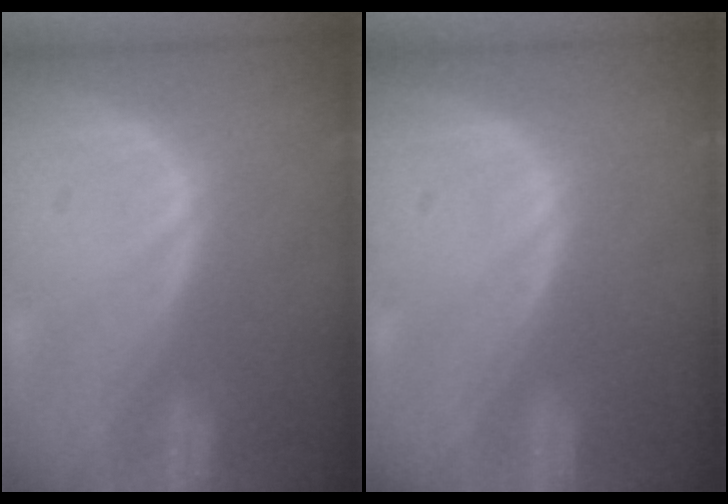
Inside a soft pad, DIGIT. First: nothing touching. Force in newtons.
{"total": 0.0}